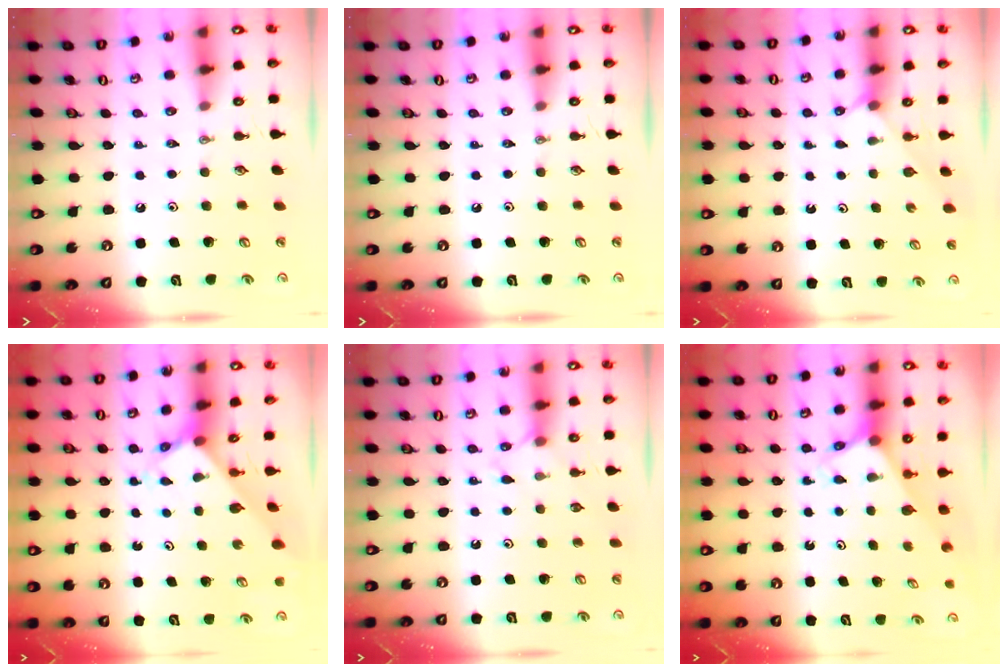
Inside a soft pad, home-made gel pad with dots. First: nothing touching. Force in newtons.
{"total": 0.0}
{"total": 1.9, "press": 1.9, "slide": 0.3}
{"total": 2.7, "press": 2.7, "slide": 0.2}
{"total": 6.5, "press": 6.4, "slide": 0.6}
{"total": 2.7, "press": 2.7, "slide": 0.1}